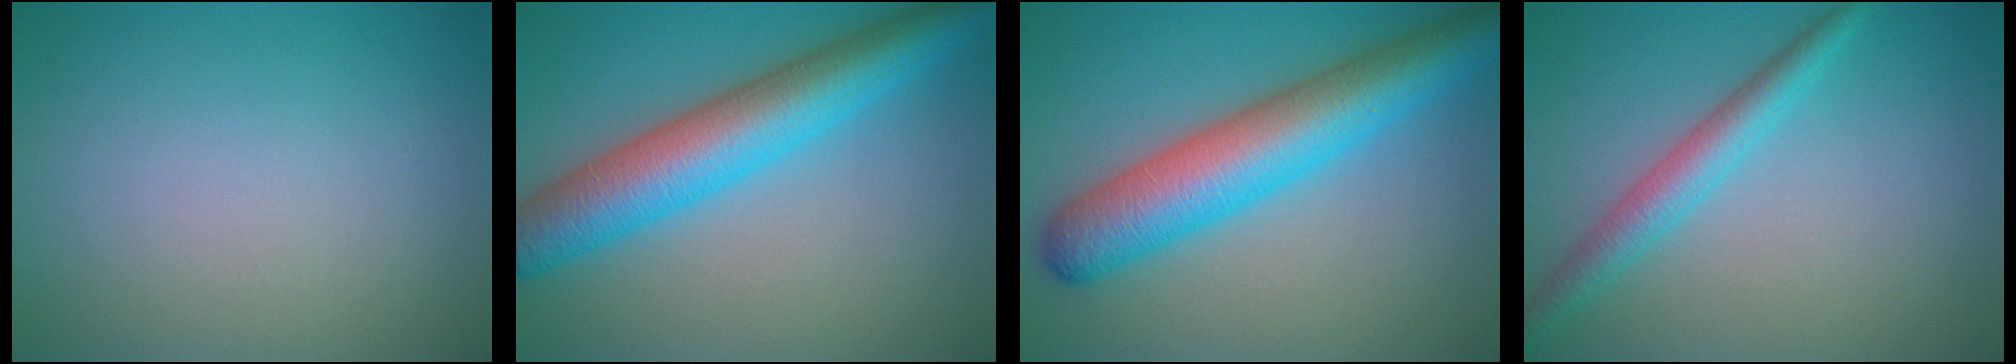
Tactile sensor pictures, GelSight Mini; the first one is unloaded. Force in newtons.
{"total": 8.4, "press": 8.4, "slide": 0.2}
{"total": 9.0, "press": 9.0, "slide": 0.2}
{"total": 3.2, "press": 3.2, "slide": 0.1}